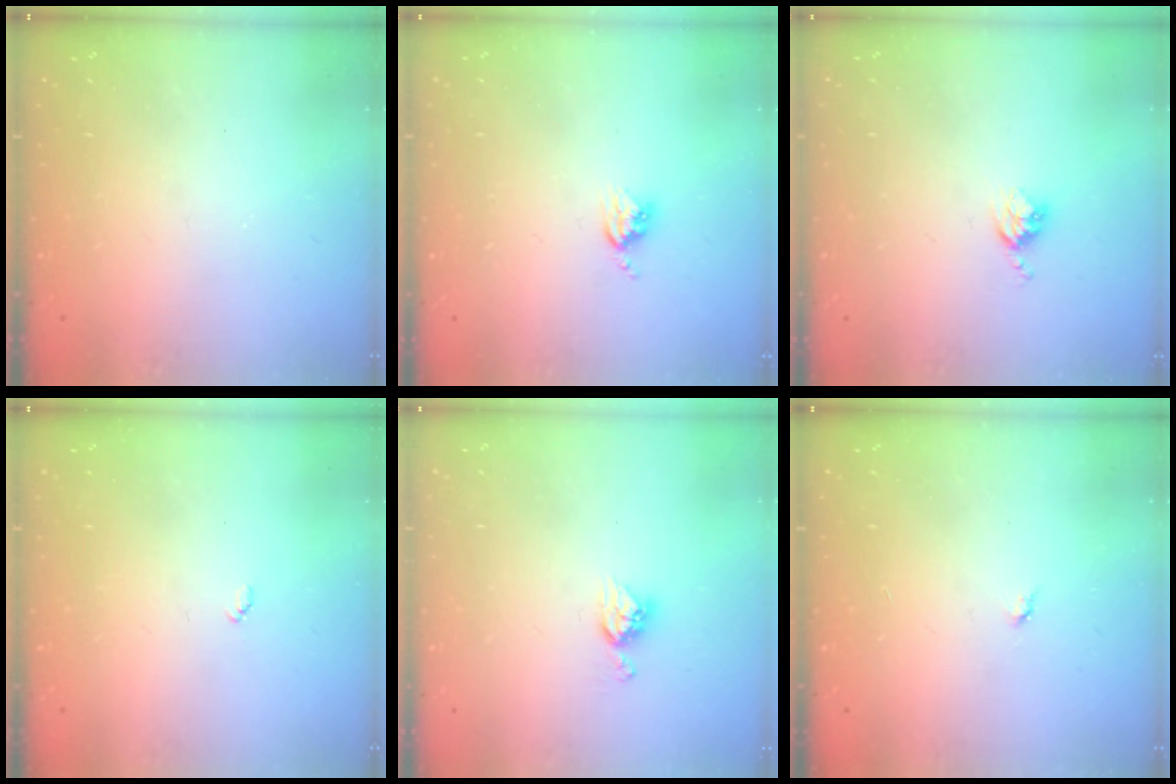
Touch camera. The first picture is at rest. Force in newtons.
{"total": 3.9, "press": 3.9, "slide": 0.5}
{"total": 3.6, "press": 3.6, "slide": 0.6}
{"total": 3.1, "press": 3.1, "slide": 0.4}
{"total": 6.5, "press": 6.5, "slide": 0.4}
{"total": 2.8, "press": 2.8, "slide": 0.4}